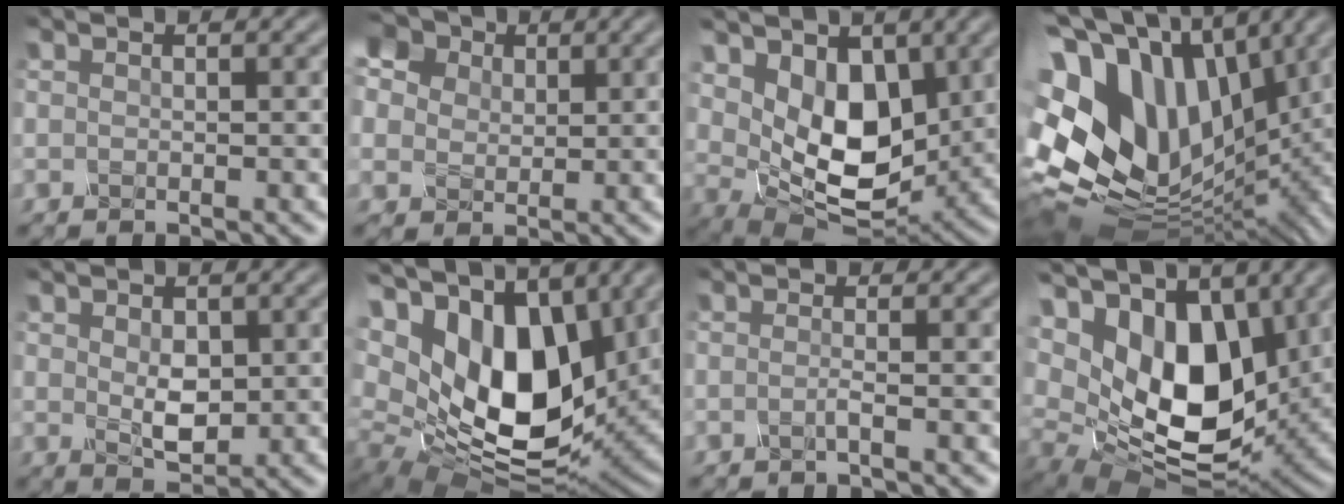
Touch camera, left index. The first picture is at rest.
{"total": 10.9, "force": [5.2, 8.1, 5.1], "torque": [-0.115, 0.040, 0.076]}
{"total": 6.8, "force": [2.0, 4.4, 4.8], "torque": [-0.096, -0.018, 0.037]}
{"total": 15.8, "force": [2.7, 11.5, 10.5], "torque": [-0.226, -0.006, 0.078]}
{"total": 2.8, "force": [0.3, 1.8, 2.2], "torque": [-0.044, 0.000, 0.012]}
{"total": 14.9, "force": [5.5, 8.9, 10.6], "torque": [-0.208, 0.009, 0.102]}
{"total": 0.9, "force": [-0.4, 0.1, 0.8], "torque": [-0.009, 0.000, -0.013]}
{"total": 11.3, "force": [4.0, 6.9, 8.0], "torque": [-0.143, -0.011, 0.069]}